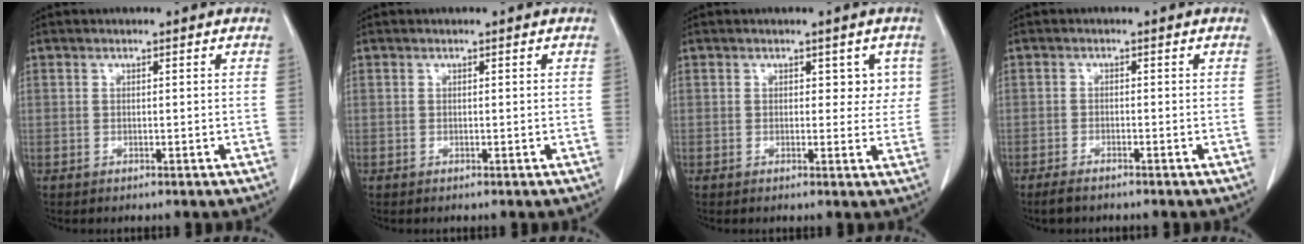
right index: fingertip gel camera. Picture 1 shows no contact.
{"total": 0.0}
{"total": 3.3, "force": [1.3, 2.1, 2.1], "torque": [-0.007, 0.002, 0.014]}
{"total": 2.1, "force": [-1.7, 0.6, 1.0], "torque": [-0.024, -0.004, -0.028]}